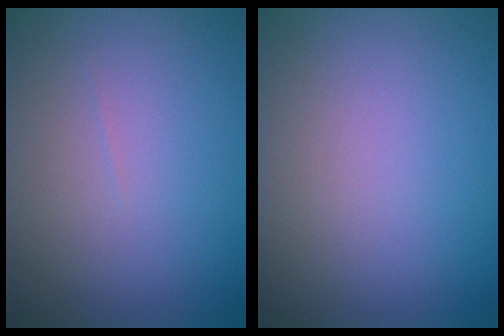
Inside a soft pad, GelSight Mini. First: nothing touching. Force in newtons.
{"total": 0.0}